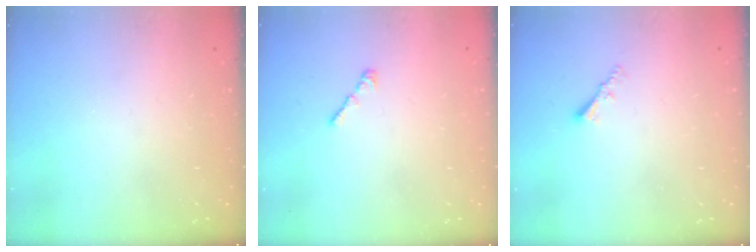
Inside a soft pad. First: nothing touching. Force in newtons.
{"total": 2.2, "press": 2.1, "slide": 0.6}
{"total": 2.0, "press": 2.0, "slide": 0.3}